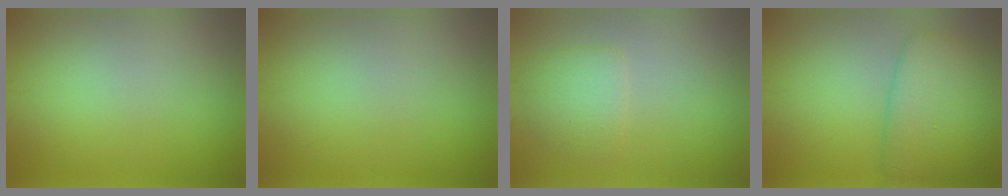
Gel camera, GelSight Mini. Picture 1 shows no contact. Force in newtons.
{"total": 0.0}
{"total": 2.5, "press": 2.5, "slide": 0.2}
{"total": 5.7, "press": 5.7, "slide": 0.2}